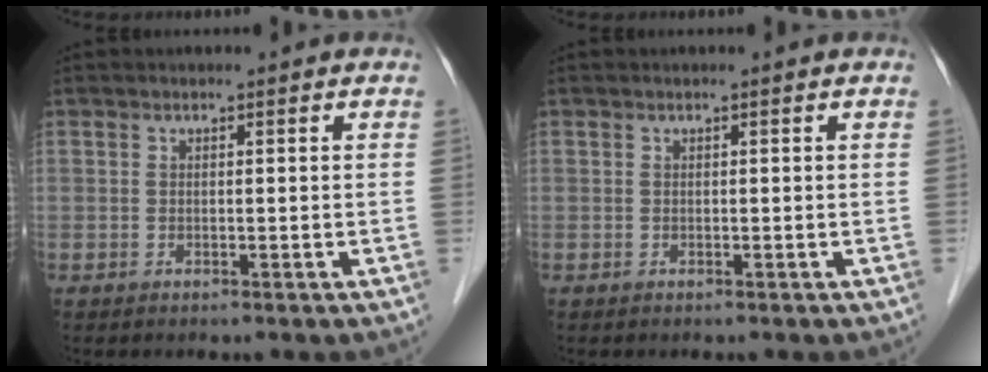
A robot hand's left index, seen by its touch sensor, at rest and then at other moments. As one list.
[{"total": 0.0}]